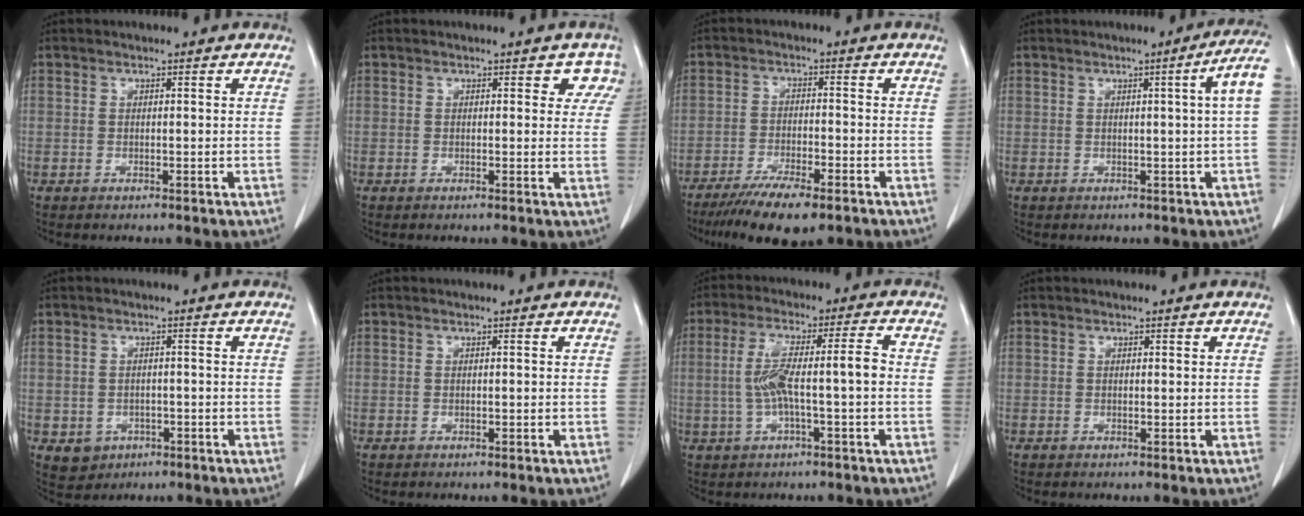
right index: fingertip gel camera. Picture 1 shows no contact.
{"total": 3.2, "force": [1.9, 2.1, 1.6], "torque": [0.008, 0.002, 0.007]}
{"total": 9.3, "force": [-6.8, 1.7, 6.2], "torque": [-0.101, -0.019, -0.108]}
{"total": 5.5, "force": [1.1, -1.0, 5.3], "torque": [-0.060, 0.004, 0.011]}
{"total": 3.7, "force": [-1.3, 3.3, 0.9], "torque": [-0.011, 0.005, -0.008]}
{"total": 0.0}
{"total": 8.0, "force": [-0.7, 0.7, 7.9], "torque": [-0.156, 0.025, -0.012]}
{"total": 0.0}